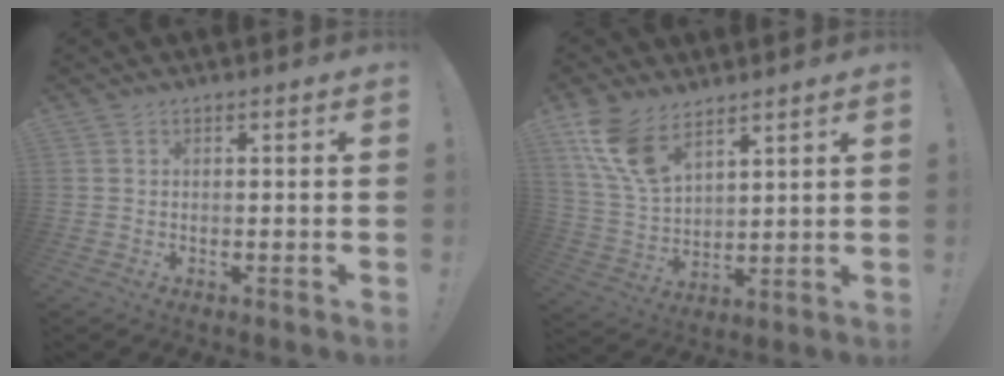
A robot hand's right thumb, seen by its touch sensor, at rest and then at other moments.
{"total": 12.4, "force": [8.1, 6.1, 7.0], "torque": [-0.158, -0.037, 0.158]}